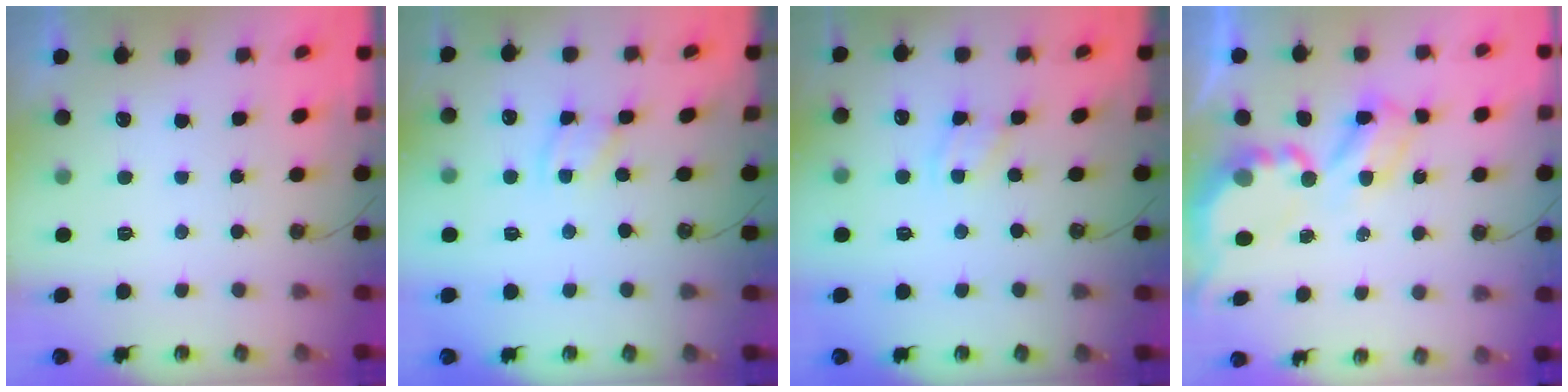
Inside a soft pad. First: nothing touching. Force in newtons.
{"total": 1.9, "press": 1.9, "slide": 0.3}
{"total": 1.8, "press": 1.8, "slide": 0.3}
{"total": 8.1, "press": 8.1, "slide": 0.5}